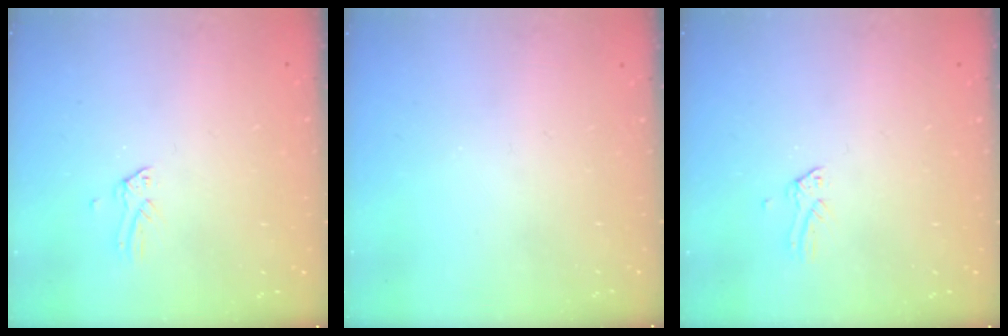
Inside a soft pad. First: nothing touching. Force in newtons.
{"total": 0.0}
{"total": 0.0}